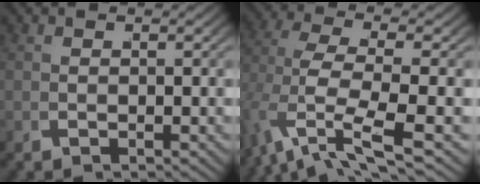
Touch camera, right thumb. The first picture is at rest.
{"total": 6.1, "force": [-1.7, 2.3, 5.4], "torque": [-0.129, -0.030, -0.004]}